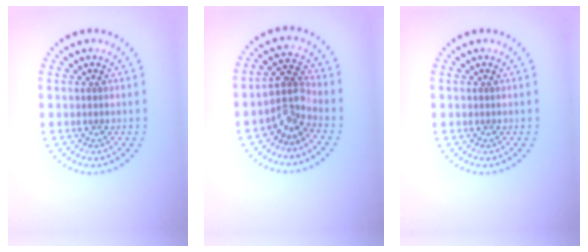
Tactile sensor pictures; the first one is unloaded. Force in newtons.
{"total": 2.9, "press": 2.2, "slide": 1.8}
{"total": 0.0}